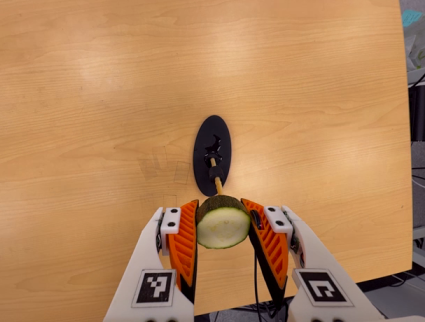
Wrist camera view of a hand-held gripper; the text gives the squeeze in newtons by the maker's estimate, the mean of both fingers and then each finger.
{"total": 11.4, "left": 11.2, "right": 11.5}